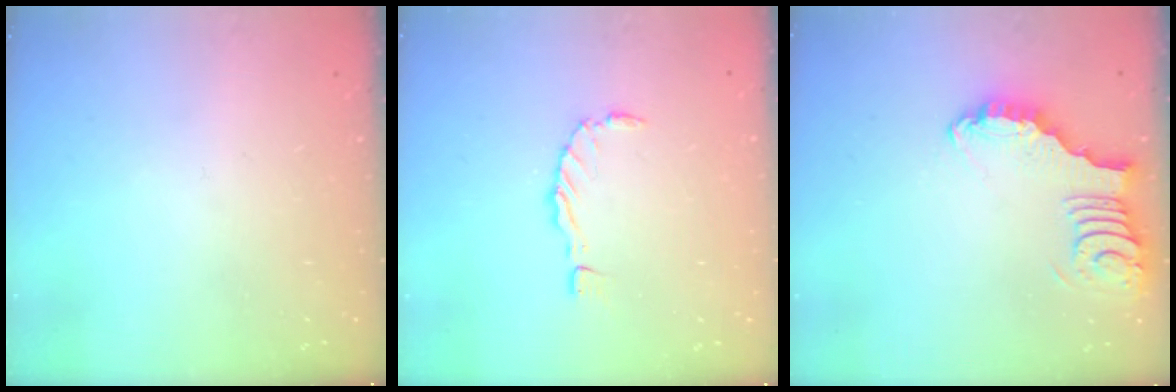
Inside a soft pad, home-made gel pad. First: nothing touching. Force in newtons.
{"total": 0.0}
{"total": 3.0, "press": 2.9, "slide": 0.3}